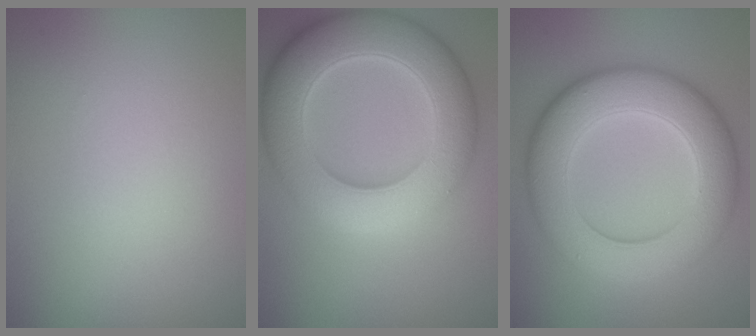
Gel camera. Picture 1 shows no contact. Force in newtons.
{"total": 10.3, "press": 10.3, "slide": 0.6}
{"total": 9.8, "press": 9.8, "slide": 0.7}